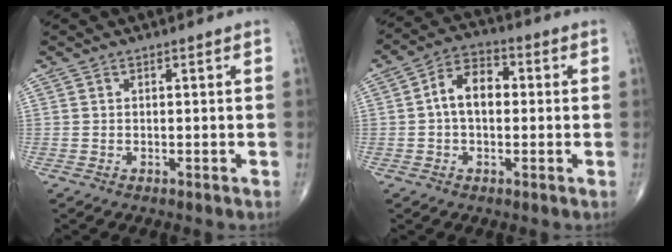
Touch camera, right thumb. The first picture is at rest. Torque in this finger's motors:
{"motor_torque": [-0.30, 0.36, 0.09, -0.08, 0.13]}